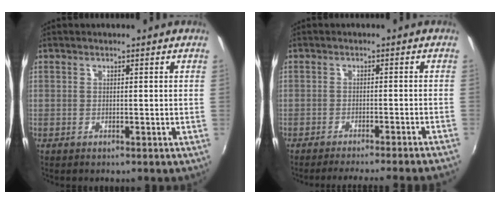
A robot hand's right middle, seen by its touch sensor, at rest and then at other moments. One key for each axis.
{"total": 10.1, "fx": -9.1, "fy": -1.5, "fz": 4.0, "tx": -0.071, "ty": -0.015, "tz": -0.122}